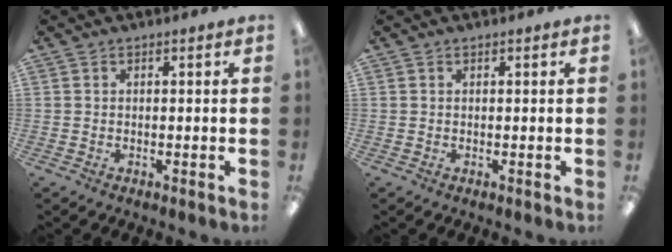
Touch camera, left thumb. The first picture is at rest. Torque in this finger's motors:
{"motor_torque": [-0.12, -0.13, 0.14, -0.10, 0.00]}